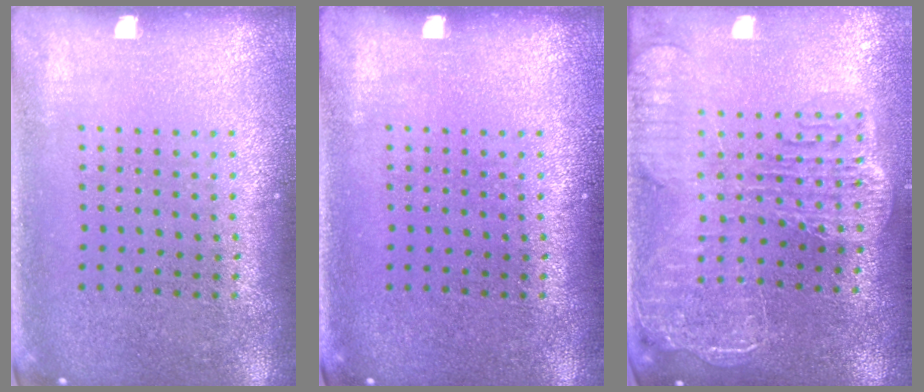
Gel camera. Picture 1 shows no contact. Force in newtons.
{"total": 0.0}
{"total": 2.7, "press": 2.3, "slide": 1.4}